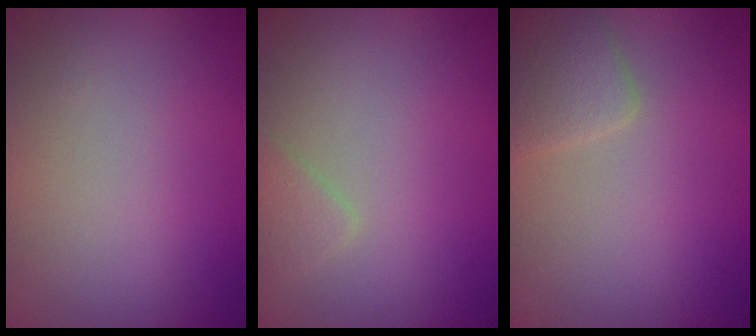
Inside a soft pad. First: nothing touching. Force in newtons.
{"total": 1.2, "press": 1.2, "slide": 0.0}
{"total": 2.5, "press": 2.5, "slide": 0.3}